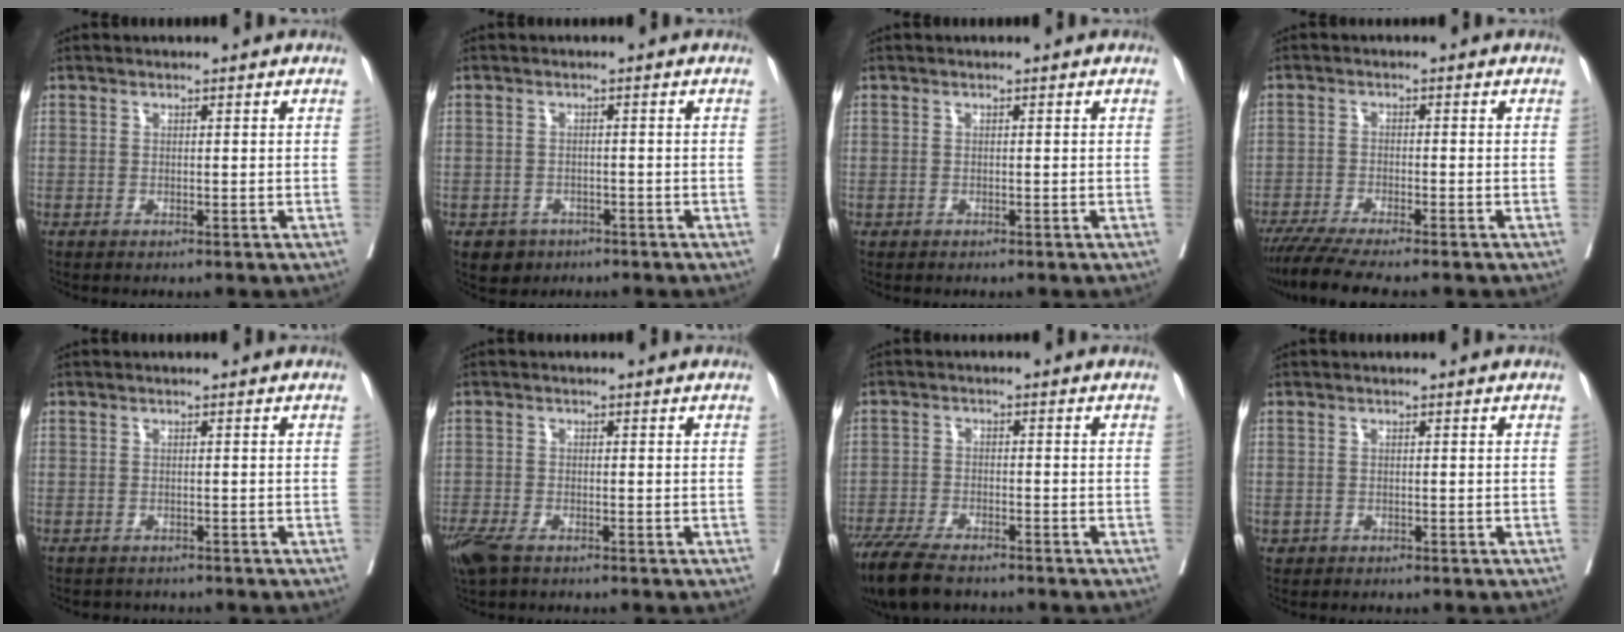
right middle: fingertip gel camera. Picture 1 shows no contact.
{"total": 3.1, "force": [-1.8, 2.5, 0.4], "torque": [-0.005, 0.008, -0.023]}
{"total": 0.0}
{"total": 7.9, "force": [-6.7, 0.0, 4.3], "torque": [-0.062, -0.020, -0.111]}
{"total": 2.1, "force": [-1.9, 0.9, -0.1], "torque": [-0.003, -0.003, -0.031]}
{"total": 6.2, "force": [-4.2, 2.7, 3.8], "torque": [-0.085, -0.016, -0.076]}
{"total": 10.3, "force": [-8.4, 2.7, 5.3], "torque": [-0.093, -0.020, -0.142]}
{"total": 0.6, "force": [-0.2, 0.5, 0.1], "torque": [-0.004, 0.003, 0.001]}